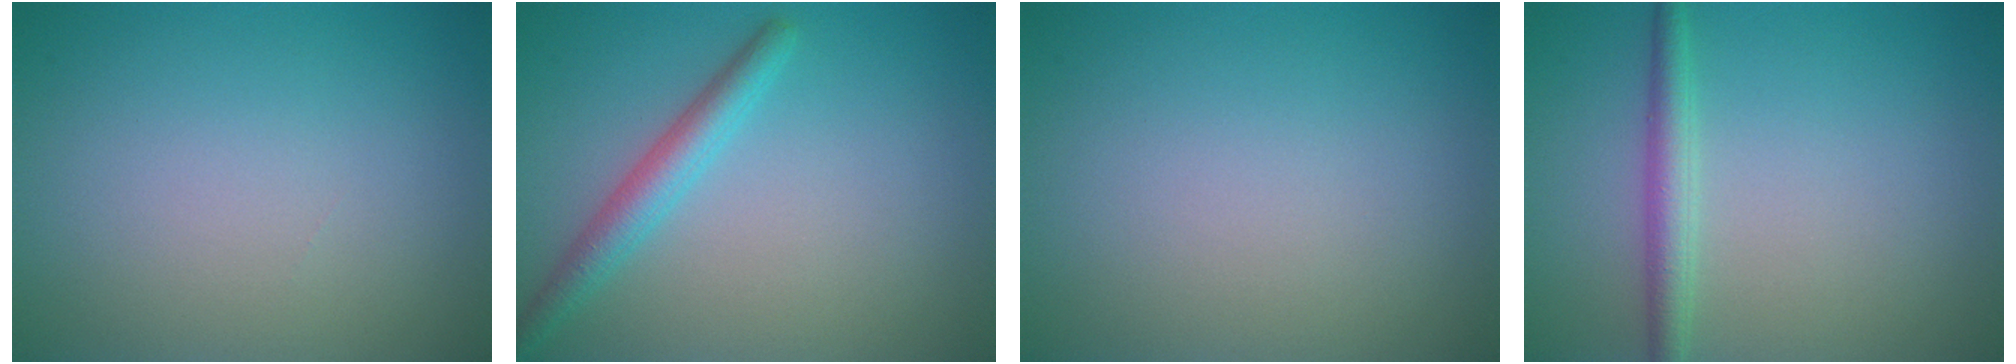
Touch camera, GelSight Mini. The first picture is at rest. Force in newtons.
{"total": 2.8, "press": 2.8, "slide": 0.1}
{"total": 0.0}
{"total": 2.4, "press": 2.4, "slide": 0.1}